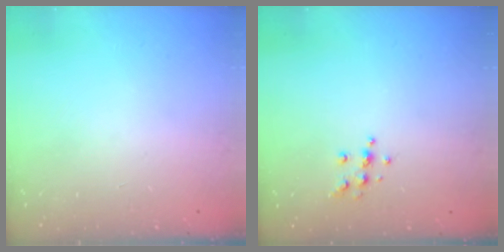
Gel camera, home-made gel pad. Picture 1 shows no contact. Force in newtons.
{"total": 5.7, "press": 5.6, "slide": 1.1}